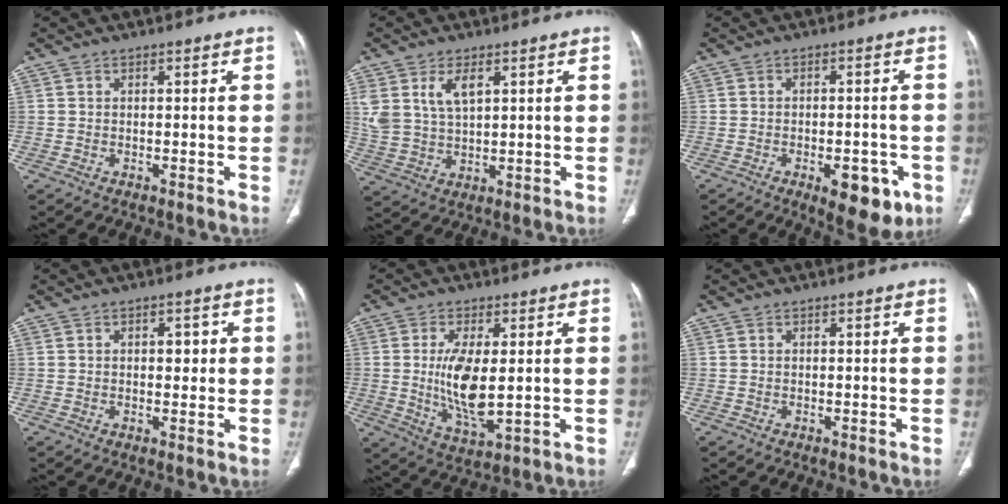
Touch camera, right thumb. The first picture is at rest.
{"total": 7.6, "force": [3.3, 4.0, 5.6], "torque": [-0.111, -0.010, 0.076]}
{"total": 9.6, "force": [-4.1, 4.4, 7.4], "torque": [-0.073, 0.008, -0.046]}
{"total": 3.2, "force": [0.6, 1.8, 2.6], "torque": [-0.023, 0.000, 0.008]}
{"total": 10.8, "force": [0.5, 4.3, 9.9], "torque": [-0.190, -0.024, 0.020]}
{"total": 0.0}